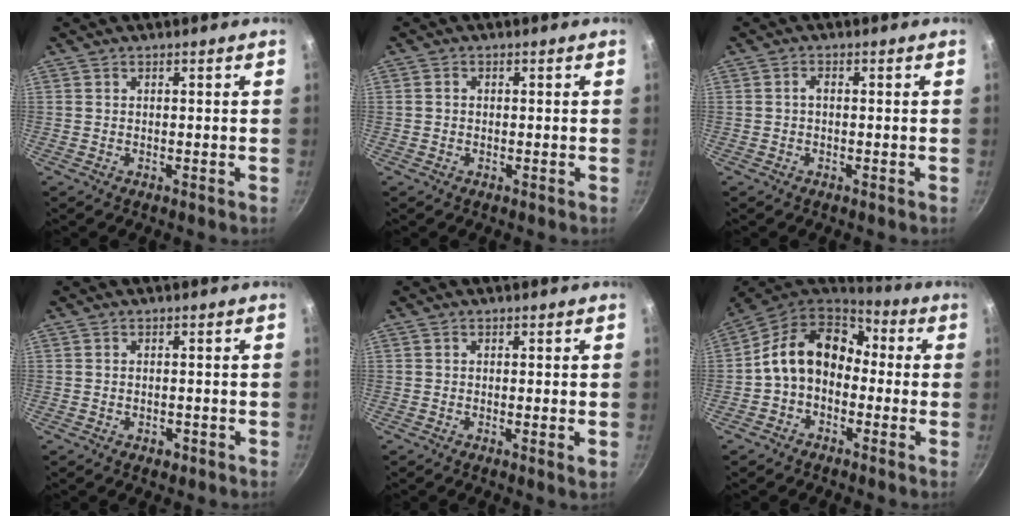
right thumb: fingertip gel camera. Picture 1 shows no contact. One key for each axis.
{"total": 0.9, "fx": -0.1, "fy": 0.8, "fz": 0.4, "tx": -0.007, "ty": 0.005, "tz": -0.003}
{"total": 1.2, "fx": -0.2, "fy": 0.7, "fz": 1.0, "tx": -0.018, "ty": 0.007, "tz": -0.004}
{"total": 1.8, "fx": -0.8, "fy": 1.1, "fz": 1.1, "tx": -0.016, "ty": 0.002, "tz": -0.010}
{"total": 1.6, "fx": -0.3, "fy": 0.1, "fz": 1.5, "tx": -0.026, "ty": -0.005, "tz": -0.006}
{"total": 13.9, "fx": -0.2, "fy": 10.5, "fz": 9.1, "tx": -0.122, "ty": 0.047, "tz": -0.026}